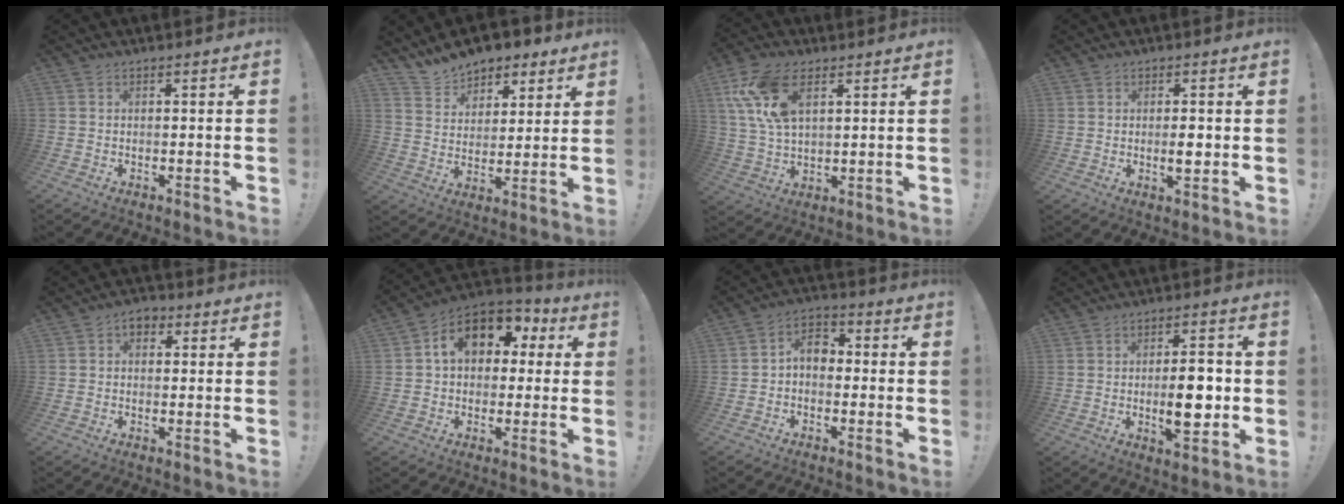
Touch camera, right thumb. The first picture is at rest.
{"total": 10.3, "force": [8.8, 5.0, 2.0], "torque": [-0.039, -0.067, 0.166]}
{"total": 14.2, "force": [6.3, 7.9, 9.9], "torque": [-0.204, -0.014, 0.116]}
{"total": 4.8, "force": [0.5, 4.1, 2.5], "torque": [-0.020, -0.002, 0.008]}
{"total": 3.8, "force": [1.3, 2.7, 2.4], "torque": [-0.031, 0.002, 0.022]}
{"total": 13.9, "force": [4.2, 9.8, 8.9], "torque": [-0.129, 0.001, 0.077]}
{"total": 6.1, "force": [-0.6, 4.4, 4.2], "torque": [-0.079, 0.011, -0.010]}
{"total": 10.0, "force": [-1.0, 5.6, 8.2], "torque": [-0.116, 0.006, -0.017]}